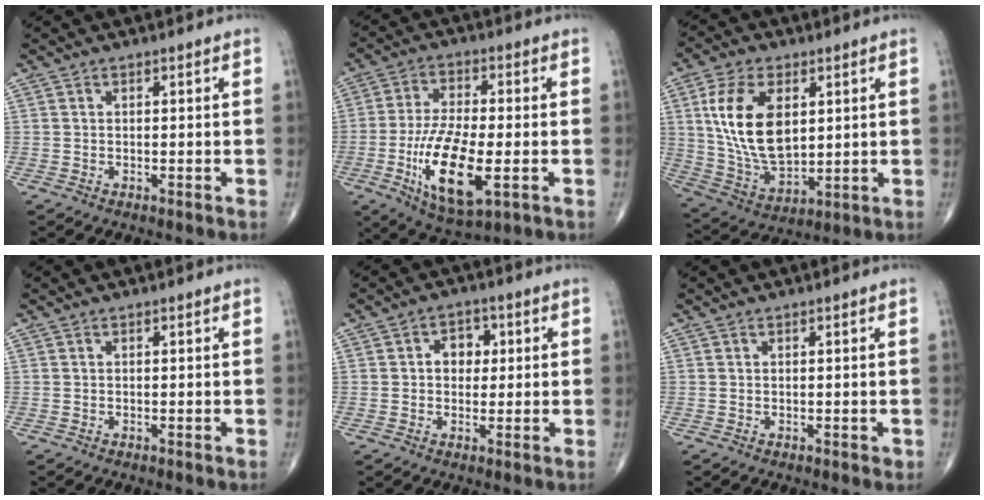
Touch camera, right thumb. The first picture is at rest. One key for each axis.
{"total": 15.2, "fx": -4.2, "fy": 5.5, "fz": 13.5, "tx": -0.260, "ty": -0.005, "tz": -0.068}
{"total": 16.5, "fx": 3.8, "fy": 9.4, "fz": 13.0, "tx": -0.237, "ty": -0.015, "tz": 0.083}
{"total": 0.0}
{"total": 4.6, "fx": 0.8, "fy": 3.6, "fz": 2.8, "tx": -0.011, "ty": 0.005, "tz": 0.006}
{"total": 0.0}